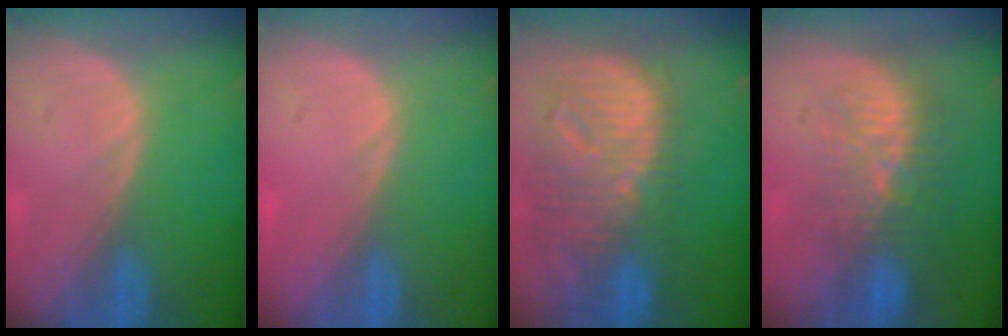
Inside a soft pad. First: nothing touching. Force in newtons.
{"total": 0.5, "press": 0.0, "slide": 0.5}
{"total": 12.8, "press": 11.2, "slide": 6.3}
{"total": 9.3, "press": 8.8, "slide": 3.0}